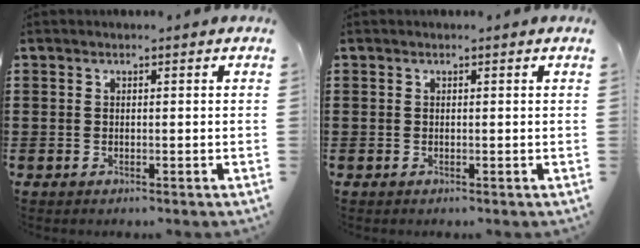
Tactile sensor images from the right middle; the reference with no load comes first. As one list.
[{"total": 0.0}]